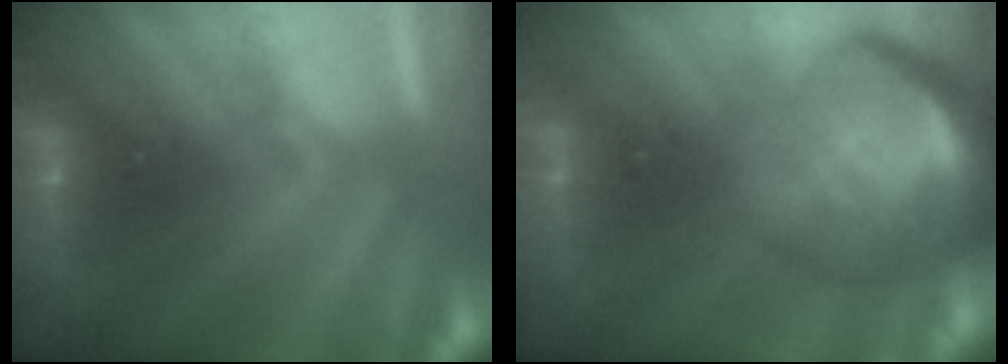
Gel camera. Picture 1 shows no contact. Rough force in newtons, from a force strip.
{"total": 7.2}